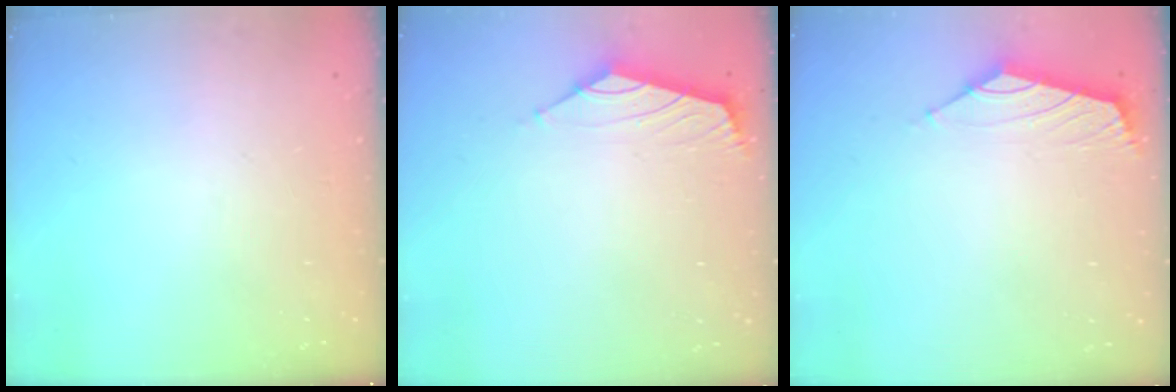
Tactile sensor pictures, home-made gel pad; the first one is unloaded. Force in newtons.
{"total": 1.8, "press": 1.6, "slide": 0.7}
{"total": 1.7, "press": 1.5, "slide": 0.7}